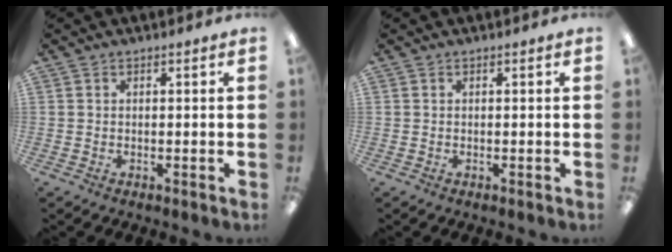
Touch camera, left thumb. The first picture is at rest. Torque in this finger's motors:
{"motor_torque": [0.02, 0.00, 0.13, -0.11, 0.00]}